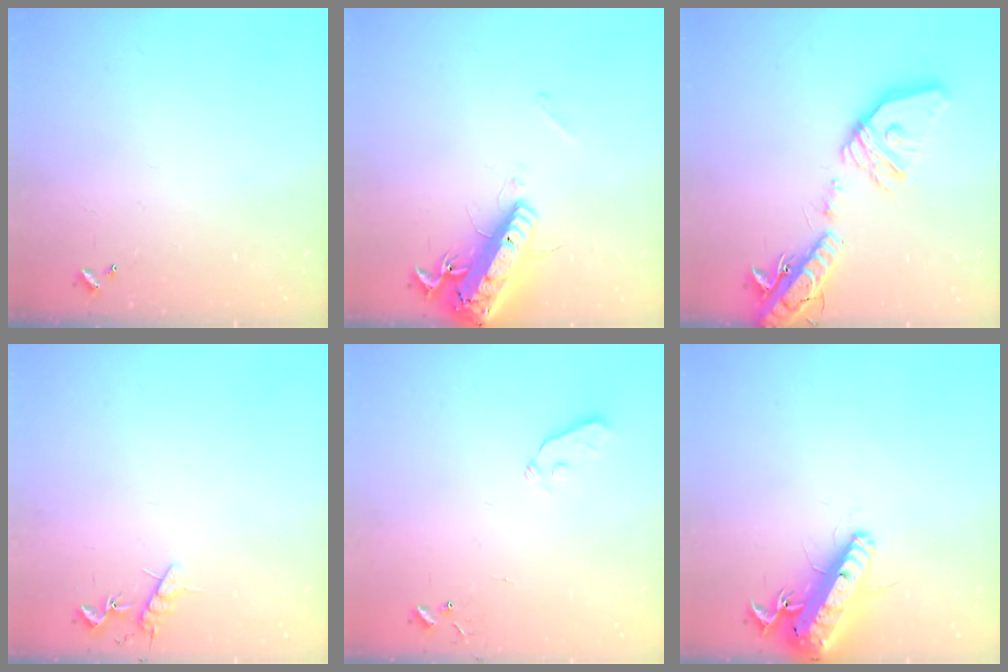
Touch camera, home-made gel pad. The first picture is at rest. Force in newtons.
{"total": 18.1, "press": 17.7, "slide": 3.9}
{"total": 23.6, "press": 23.3, "slide": 3.8}
{"total": 7.0, "press": 6.9, "slide": 0.6}
{"total": 3.3, "press": 3.2, "slide": 0.7}
{"total": 17.1, "press": 16.8, "slide": 3.4}